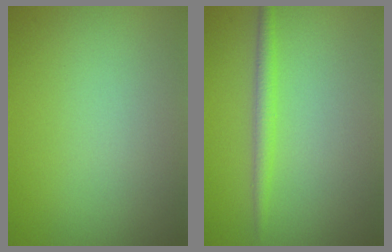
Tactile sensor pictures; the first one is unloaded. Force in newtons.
{"total": 1.9, "press": 1.9, "slide": 0.0}